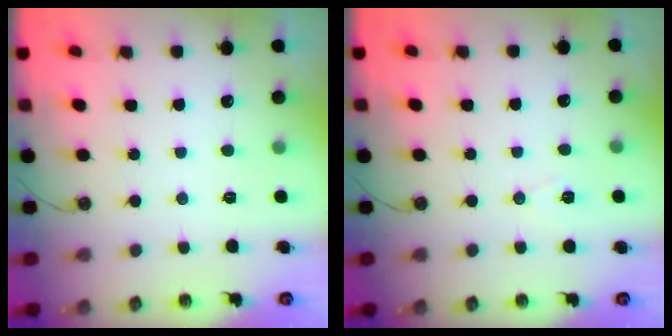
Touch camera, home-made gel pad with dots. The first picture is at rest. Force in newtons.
{"total": 7.0, "press": 5.4, "slide": 4.4}